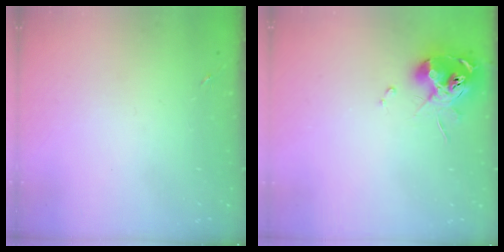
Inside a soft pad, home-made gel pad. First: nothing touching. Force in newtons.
{"total": 10.7, "press": 10.6, "slide": 0.9}